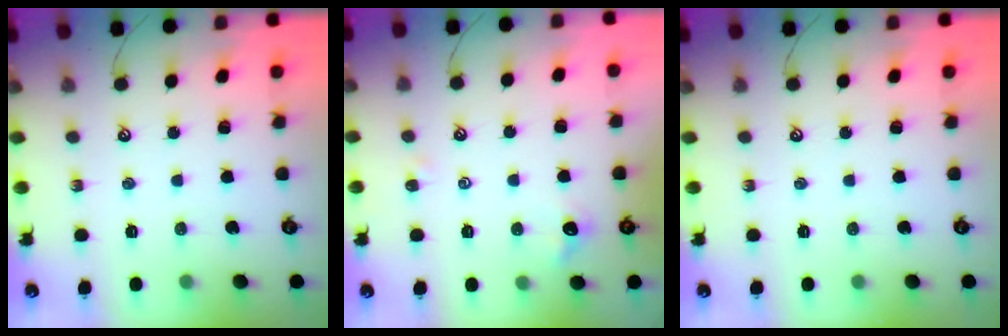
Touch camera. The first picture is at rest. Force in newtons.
{"total": 1.9, "press": 1.8, "slide": 0.6}
{"total": 0.0}